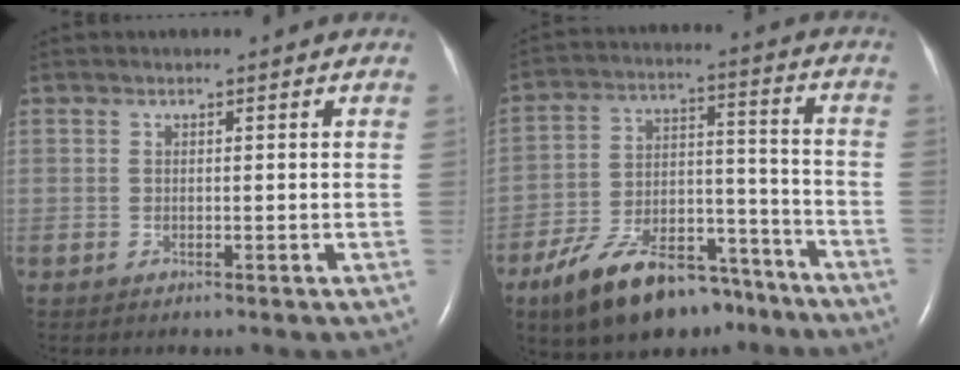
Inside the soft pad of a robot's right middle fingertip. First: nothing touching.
{"total": 17.5, "force": [-13.0, 7.3, 9.2], "torque": [-0.161, 0.026, -0.213]}